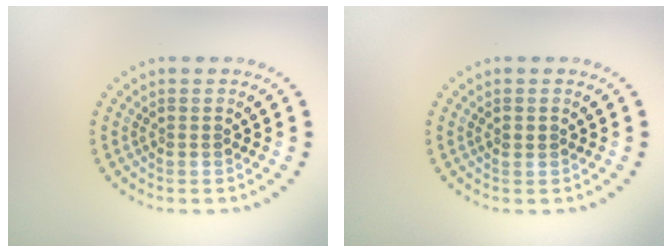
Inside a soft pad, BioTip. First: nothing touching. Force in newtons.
{"total": 1.0, "press": 1.0, "slide": 0.2}